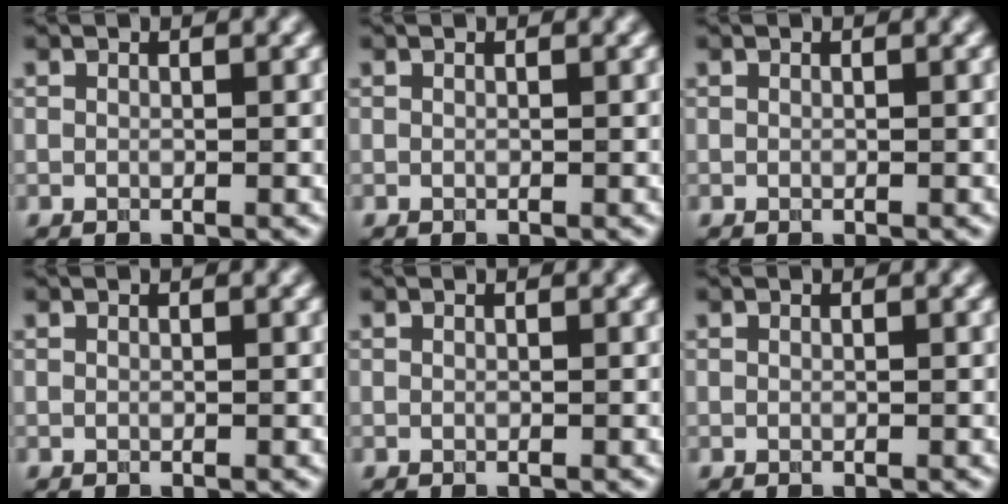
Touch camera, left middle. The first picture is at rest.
{"total": 0.0}
{"total": 0.0}
{"total": 0.0}
{"total": 0.0}
{"total": 0.0}